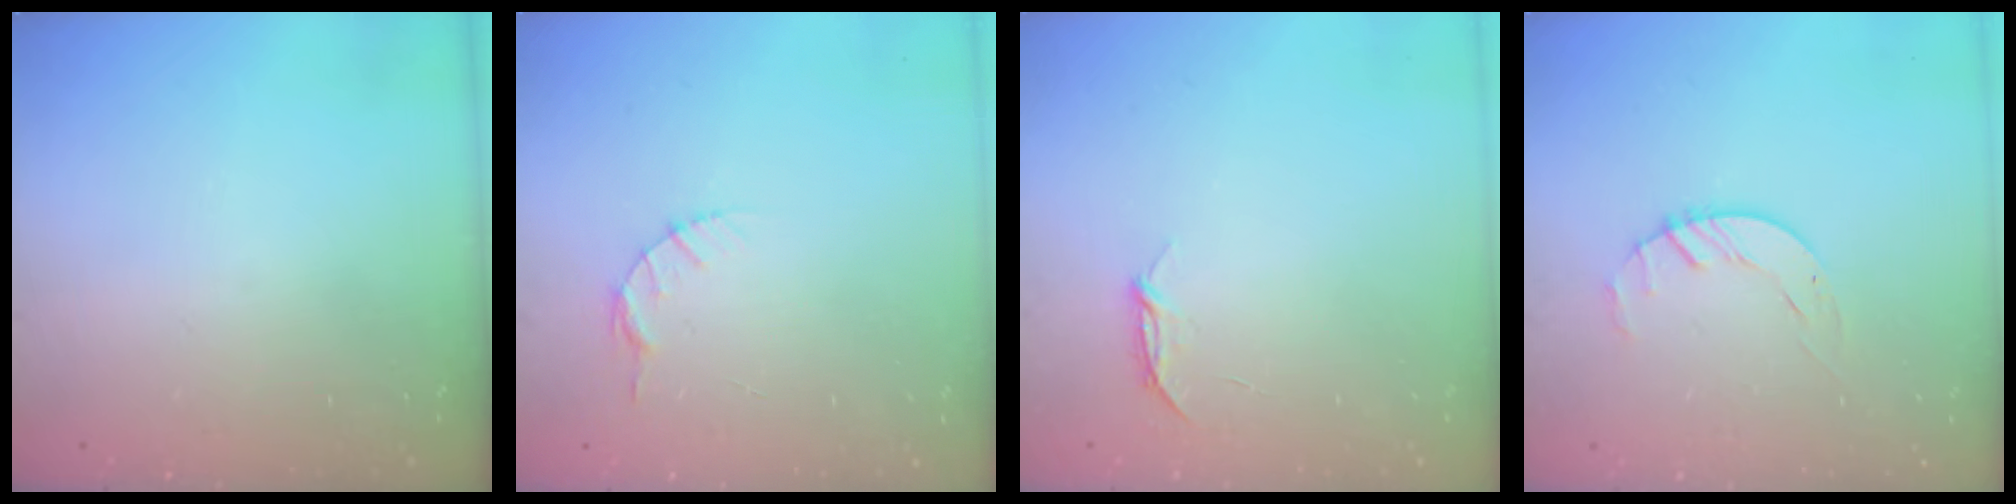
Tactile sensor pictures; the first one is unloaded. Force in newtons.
{"total": 4.3, "press": 4.3, "slide": 0.5}
{"total": 3.9, "press": 3.9, "slide": 0.5}
{"total": 1.5, "press": 1.5, "slide": 0.2}